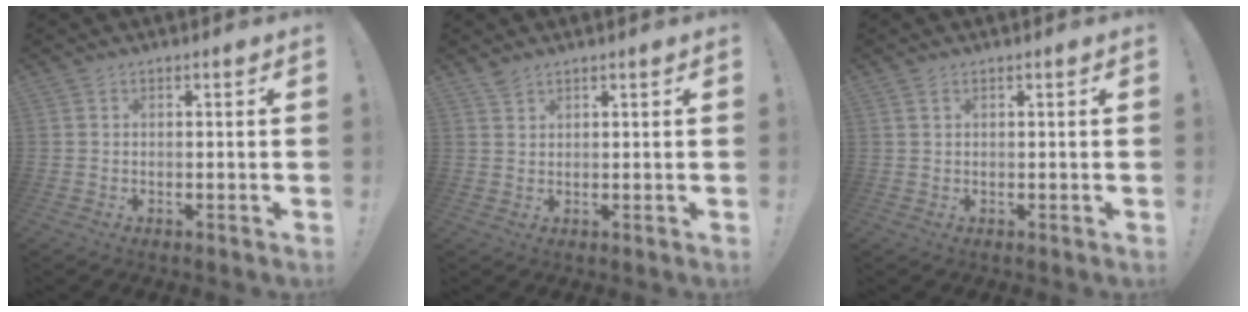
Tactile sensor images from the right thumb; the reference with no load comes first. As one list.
[{"total": 2.2, "force": [2.0, 0.8, 0.8], "torque": [-0.014, -0.010, 0.037]}, {"total": 1.2, "force": [0.7, 0.4, 0.9], "torque": [-0.019, 0.002, 0.012]}]